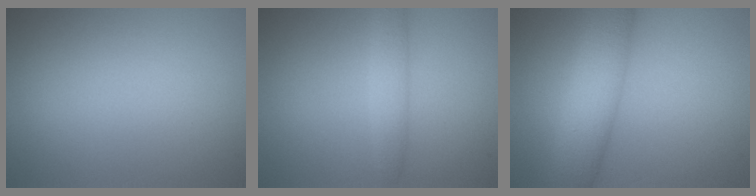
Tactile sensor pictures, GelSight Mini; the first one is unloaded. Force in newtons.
{"total": 2.1, "press": 2.1, "slide": 0.1}
{"total": 6.9, "press": 6.9, "slide": 0.3}